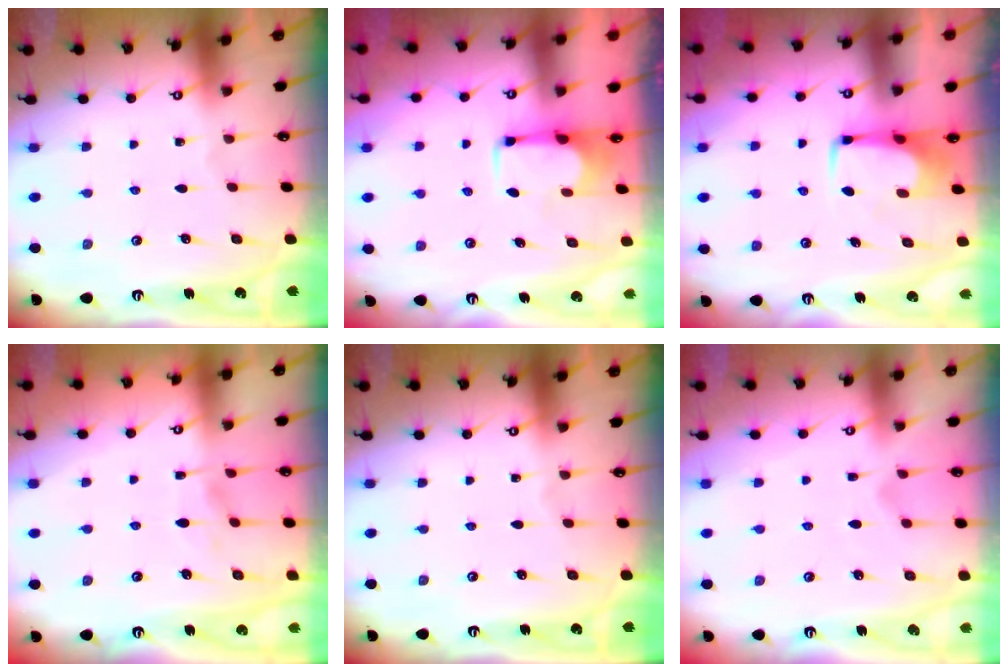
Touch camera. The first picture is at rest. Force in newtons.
{"total": 1.8, "press": 1.6, "slide": 0.7}
{"total": 0.0}
{"total": 1.7, "press": 1.4, "slide": 1.1}
{"total": 0.0}
{"total": 2.3, "press": 2.1, "slide": 1.0}